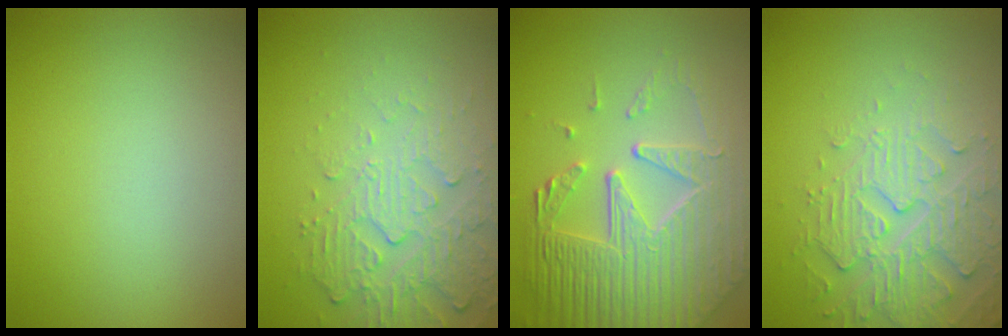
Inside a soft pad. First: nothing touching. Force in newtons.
{"total": 5.2, "press": 3.5, "slide": 3.9}
{"total": 8.8, "press": 6.0, "slide": 6.4}
{"total": 4.9, "press": 3.8, "slide": 3.0}